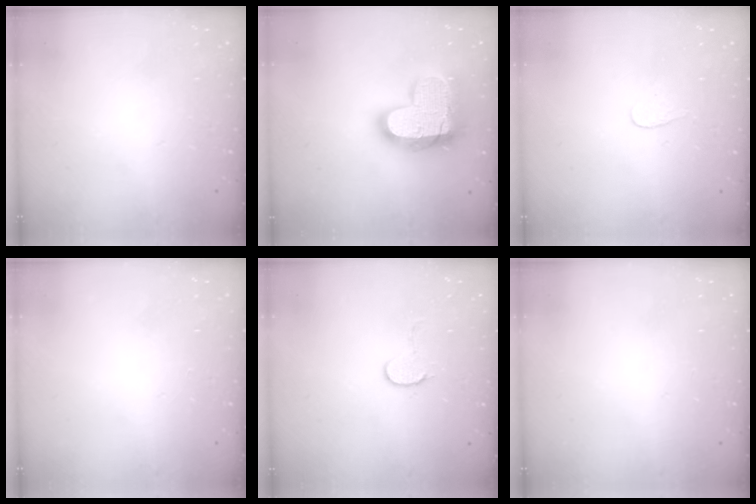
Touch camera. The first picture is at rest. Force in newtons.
{"total": 23.7, "press": 23.7, "slide": 1.6}
{"total": 2.7, "press": 2.7, "slide": 0.3}
{"total": 0.0}
{"total": 5.9, "press": 5.9, "slide": 0.5}
{"total": 0.0}